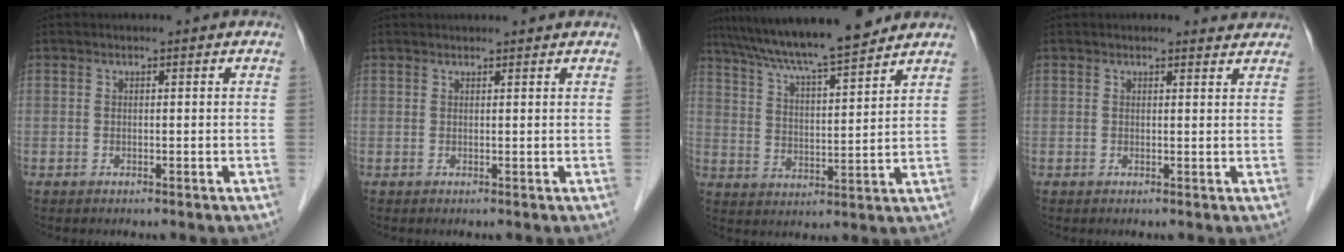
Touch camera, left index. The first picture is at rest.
{"total": 3.9, "force": [3.7, 0.5, 1.0], "torque": [-0.013, 0.029, 0.045]}
{"total": 15.1, "force": [13.1, 0.7, 7.4], "torque": [-0.128, 0.018, 0.214]}
{"total": 1.7, "force": [1.7, 0.4, 0.0], "torque": [-0.008, -0.005, 0.014]}